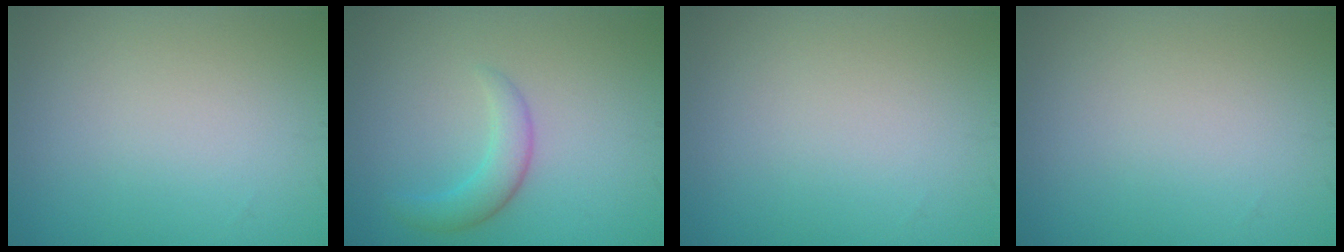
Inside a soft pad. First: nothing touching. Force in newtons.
{"total": 2.5, "press": 2.5, "slide": 0.2}
{"total": 0.0}
{"total": 0.0}